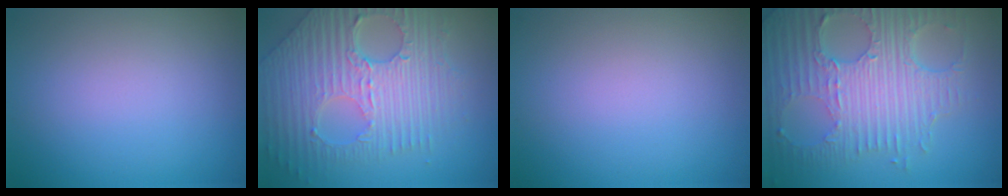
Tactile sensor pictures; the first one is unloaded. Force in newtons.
{"total": 9.0, "press": 6.2, "slide": 6.5}
{"total": 0.0}
{"total": 8.6, "press": 5.9, "slide": 6.2}